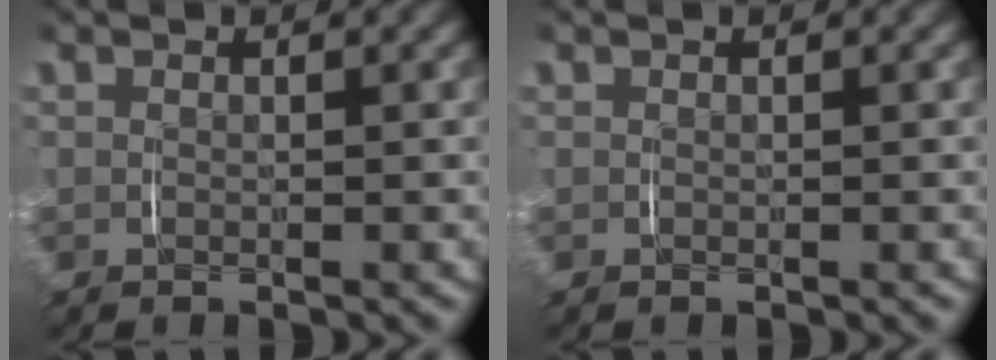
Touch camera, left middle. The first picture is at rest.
{"total": 0.0}